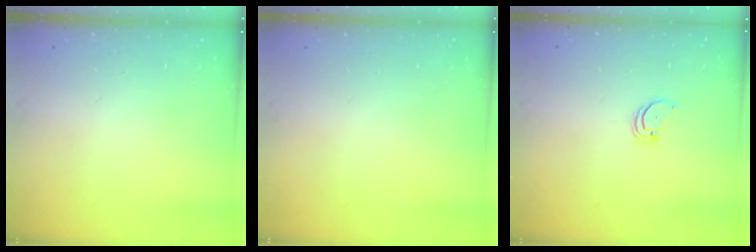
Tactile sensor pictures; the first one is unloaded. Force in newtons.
{"total": 0.0}
{"total": 1.5, "press": 1.5, "slide": 0.2}